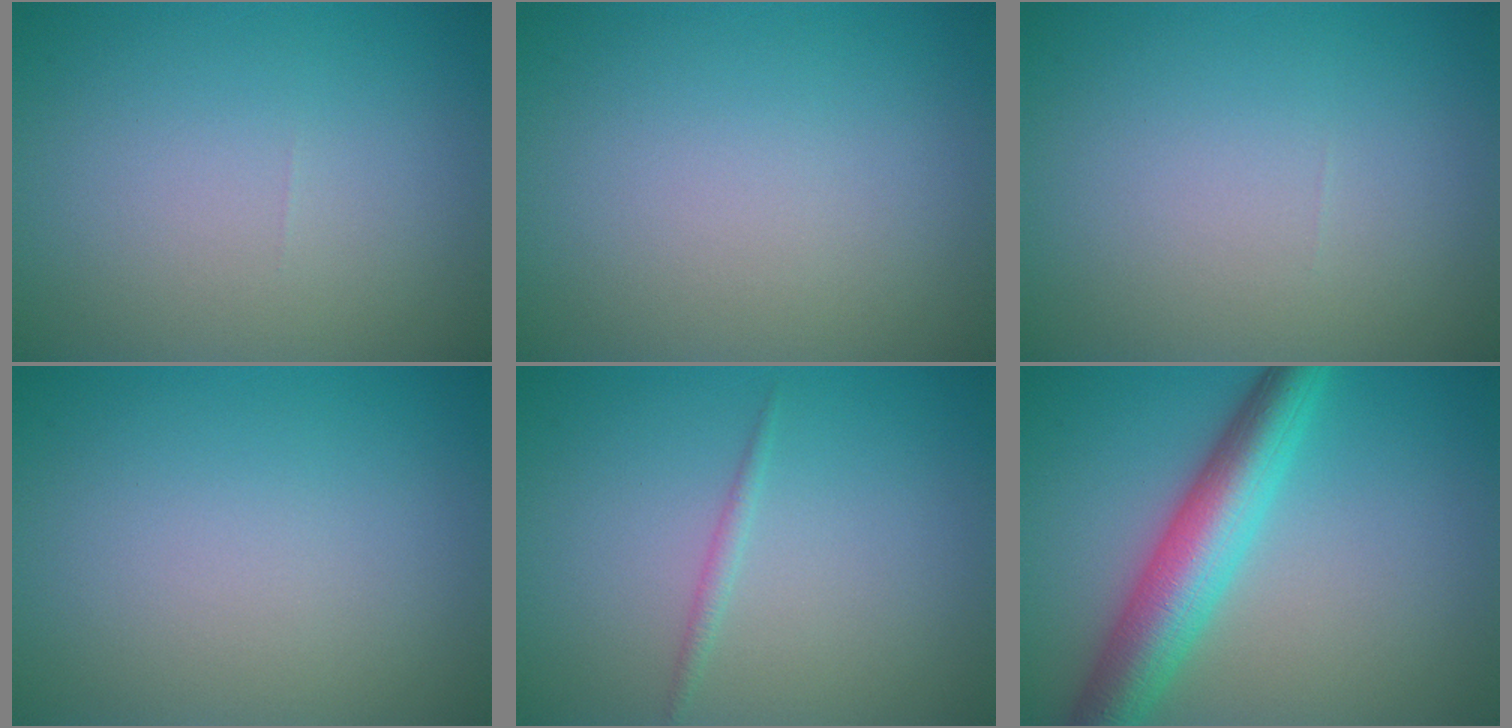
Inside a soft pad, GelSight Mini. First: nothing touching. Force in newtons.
{"total": 0.0}
{"total": 0.0}
{"total": 0.0}
{"total": 0.8, "press": 0.8, "slide": 0.0}
{"total": 6.9, "press": 6.9, "slide": 0.1}